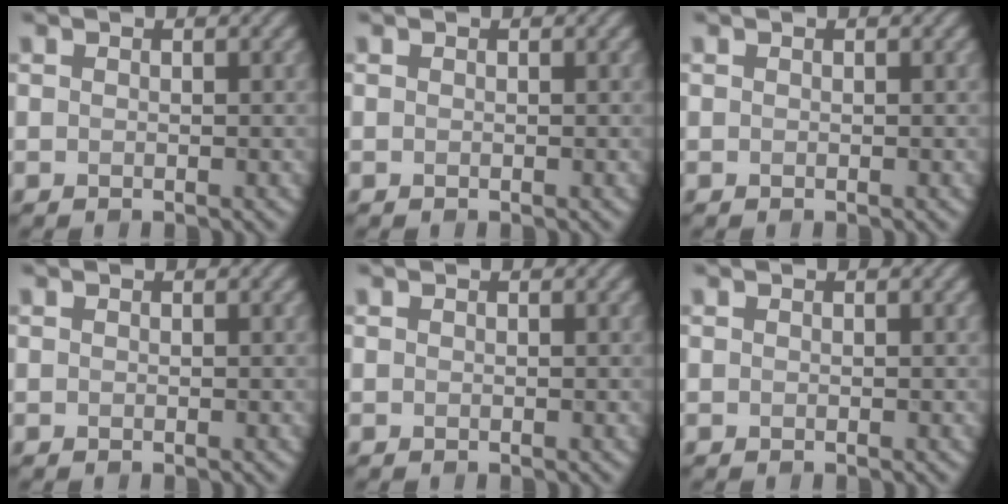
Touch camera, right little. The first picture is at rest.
{"total": 0.0}
{"total": 0.0}
{"total": 0.0}
{"total": 0.0}
{"total": 0.0}